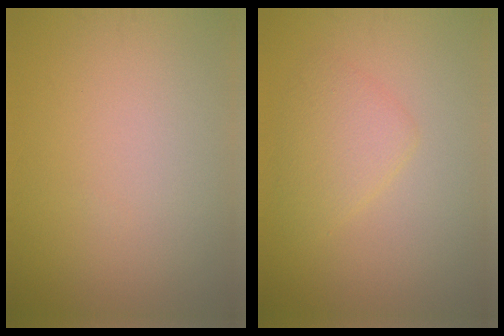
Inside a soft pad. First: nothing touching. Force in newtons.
{"total": 2.6, "press": 2.6, "slide": 0.2}